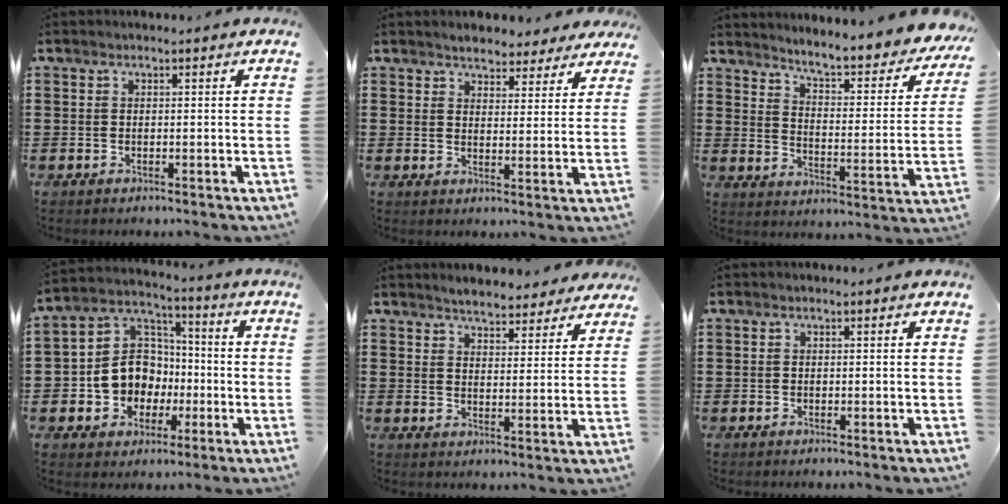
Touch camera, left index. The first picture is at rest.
{"total": 3.6, "force": [3.5, 0.9, 0.1], "torque": [-0.016, -0.006, 0.065]}
{"total": 5.1, "force": [4.7, -0.4, 2.1], "torque": [-0.055, -0.047, 0.068]}
{"total": 9.2, "force": [-2.1, 8.5, 2.9], "torque": [-0.096, 0.010, -0.037]}
{"total": 3.9, "force": [3.8, 0.6, 0.2], "torque": [-0.021, -0.013, 0.069]}
{"total": 0.0}